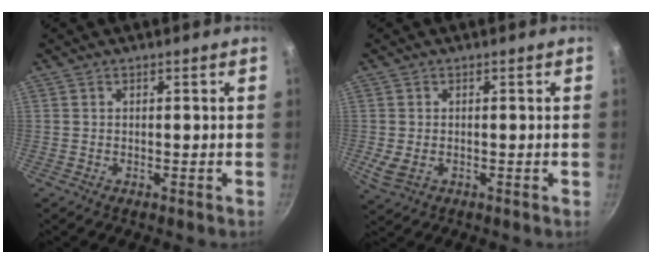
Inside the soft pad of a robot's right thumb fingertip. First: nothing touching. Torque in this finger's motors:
{"motor_torque": [0.26, -0.04, 0.30, -0.11, 0.01]}